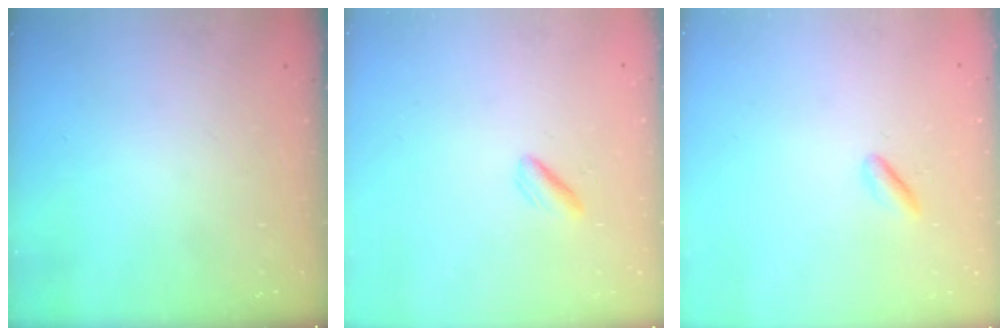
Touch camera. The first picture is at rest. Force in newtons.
{"total": 2.2, "press": 2.1, "slide": 0.6}
{"total": 1.1, "press": 0.9, "slide": 0.7}